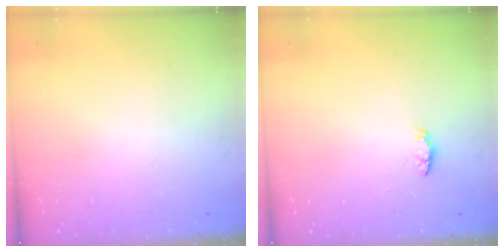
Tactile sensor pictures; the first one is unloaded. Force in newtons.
{"total": 3.5, "press": 3.5, "slide": 0.4}